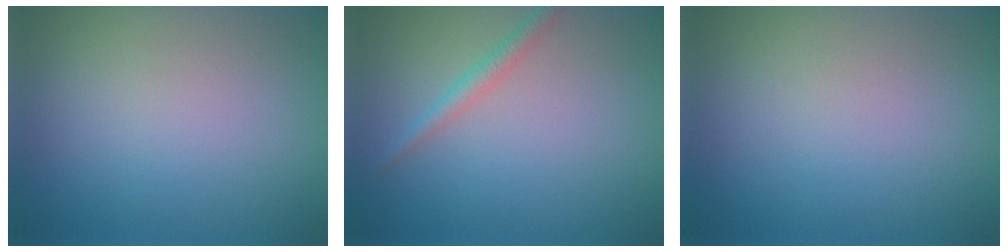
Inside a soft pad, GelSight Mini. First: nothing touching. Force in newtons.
{"total": 1.6, "press": 1.6, "slide": 0.0}
{"total": 0.0}